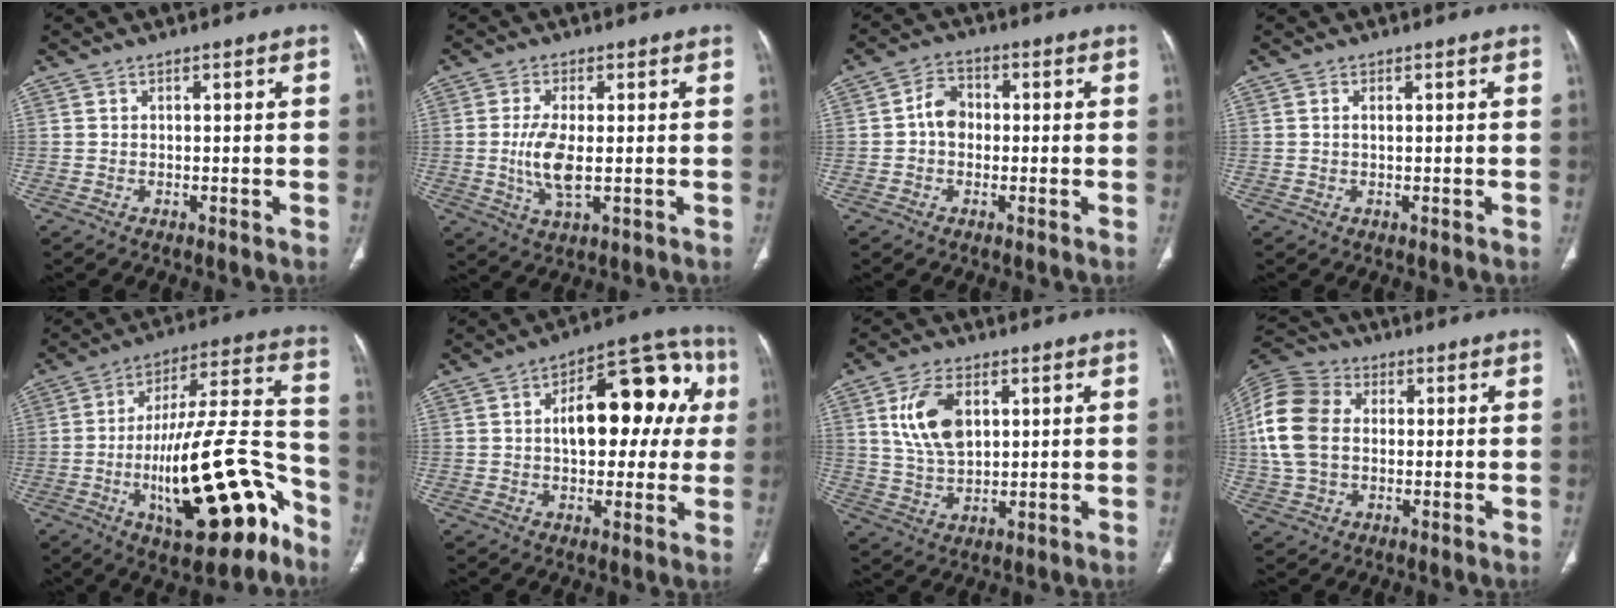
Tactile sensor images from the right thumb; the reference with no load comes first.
{"total": 7.2, "force": [-0.4, 2.8, 6.6], "torque": [-0.140, -0.011, -0.005]}
{"total": 5.0, "force": [-0.2, 4.0, 3.0], "torque": [-0.037, 0.017, -0.015]}
{"total": 0.9, "force": [0.2, 0.4, 0.8], "torque": [-0.021, 0.004, 0.005]}
{"total": 24.6, "force": [-10.5, 8.2, 20.7], "torque": [-0.299, 0.073, -0.151]}
{"total": 18.8, "force": [3.2, 9.9, 15.7], "torque": [-0.169, 0.037, 0.038]}
{"total": 10.4, "force": [3.1, 6.1, 7.8], "torque": [-0.140, -0.010, 0.065]}
{"total": 14.1, "force": [1.1, 10.3, 9.6], "torque": [-0.196, 0.020, 0.015]}